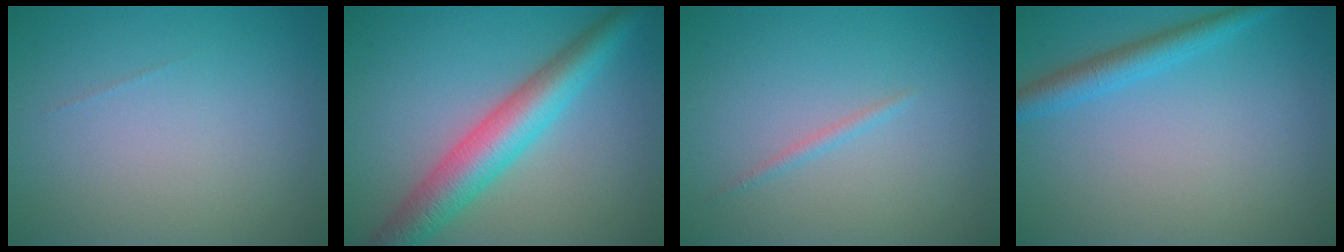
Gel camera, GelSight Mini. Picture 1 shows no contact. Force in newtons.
{"total": 6.6, "press": 6.6, "slide": 0.1}
{"total": 0.8, "press": 0.8, "slide": 0.0}
{"total": 2.7, "press": 2.7, "slide": 0.2}